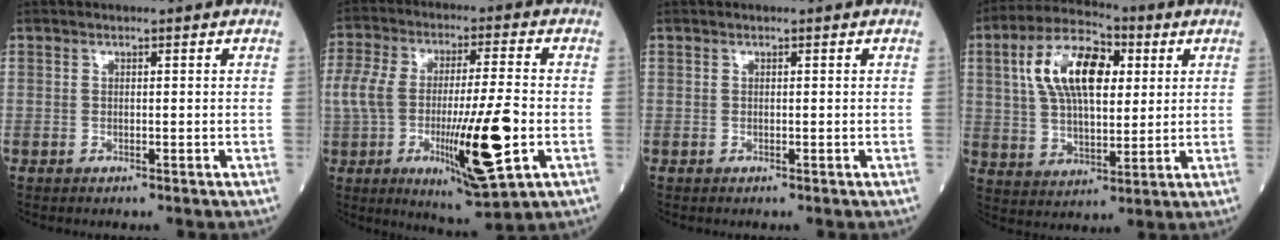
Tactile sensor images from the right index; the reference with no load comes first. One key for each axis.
{"total": 17.0, "fx": -3.8, "fy": 2.7, "fz": 16.3, "tx": -0.304, "ty": -0.007, "tz": -0.053}
{"total": 0.0}
{"total": 13.8, "fx": 4.0, "fy": 6.4, "fz": 11.5, "tx": -0.227, "ty": 0.028, "tz": 0.070}